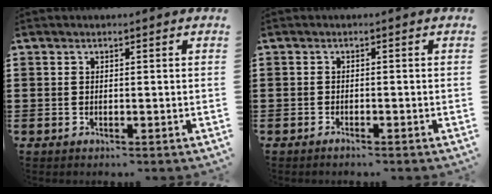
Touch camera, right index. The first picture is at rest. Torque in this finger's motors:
{"motor_torque": [0.64, 1.49, -0.38, -0.06]}